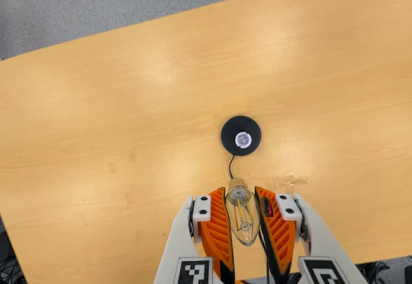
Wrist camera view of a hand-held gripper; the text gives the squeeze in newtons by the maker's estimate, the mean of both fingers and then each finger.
{"total": 18.4, "left": 20.0, "right": 16.9}